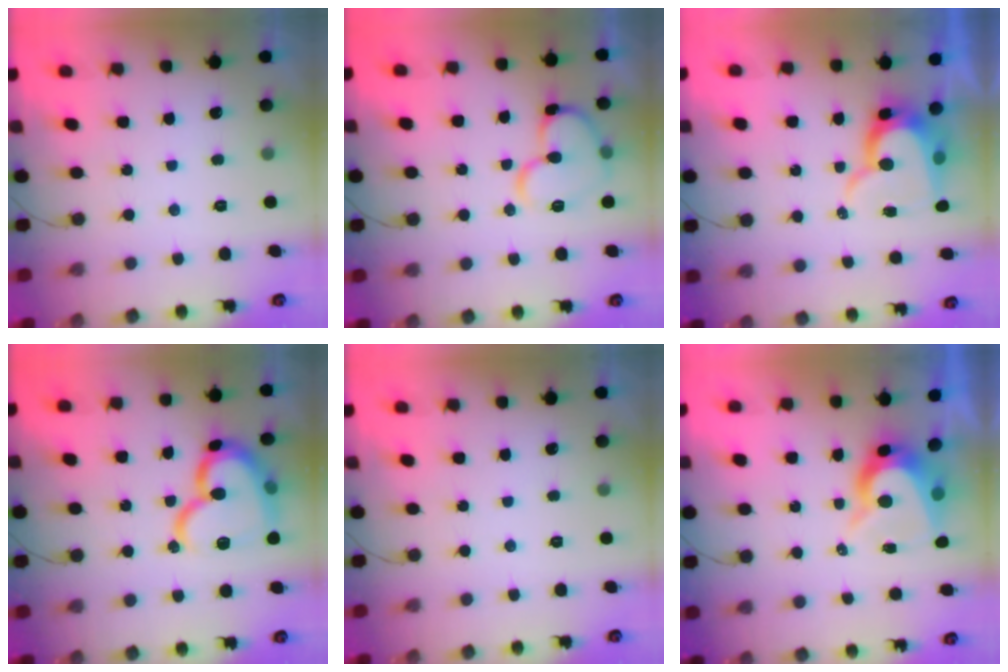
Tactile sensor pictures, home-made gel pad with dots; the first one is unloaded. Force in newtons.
{"total": 14.2, "press": 14.1, "slide": 2.0}
{"total": 11.4, "press": 11.3, "slide": 1.1}
{"total": 19.9, "press": 19.8, "slide": 2.2}
{"total": 0.0}
{"total": 8.7, "press": 8.6, "slide": 0.9}